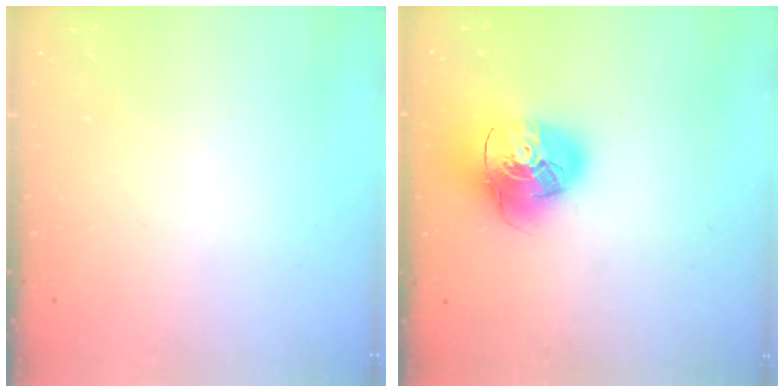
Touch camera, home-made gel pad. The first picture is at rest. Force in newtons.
{"total": 18.0, "press": 17.8, "slide": 2.8}